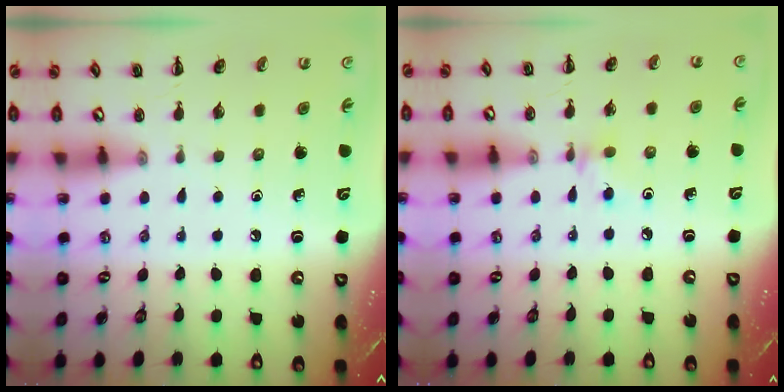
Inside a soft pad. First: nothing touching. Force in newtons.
{"total": 3.8, "press": 3.5, "slide": 1.3}